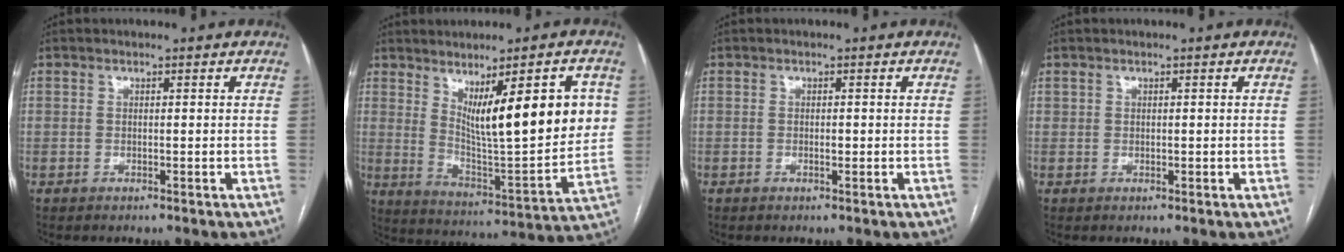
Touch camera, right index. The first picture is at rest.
{"total": 17.2, "force": [5.4, 3.3, 16.0], "torque": [-0.233, -0.016, 0.097]}
{"total": 0.8, "force": [-0.1, 0.3, 0.7], "torque": [-0.011, -0.001, -0.002]}
{"total": 0.7, "force": [0.3, 0.6, 0.2], "torque": [-0.001, 0.001, 0.006]}